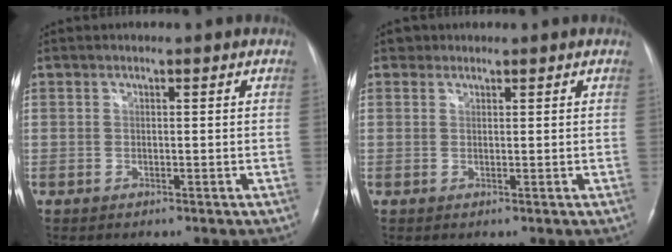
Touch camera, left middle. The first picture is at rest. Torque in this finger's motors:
{"motor_torque": [-0.02, 0.03, -0.10, 0.01]}